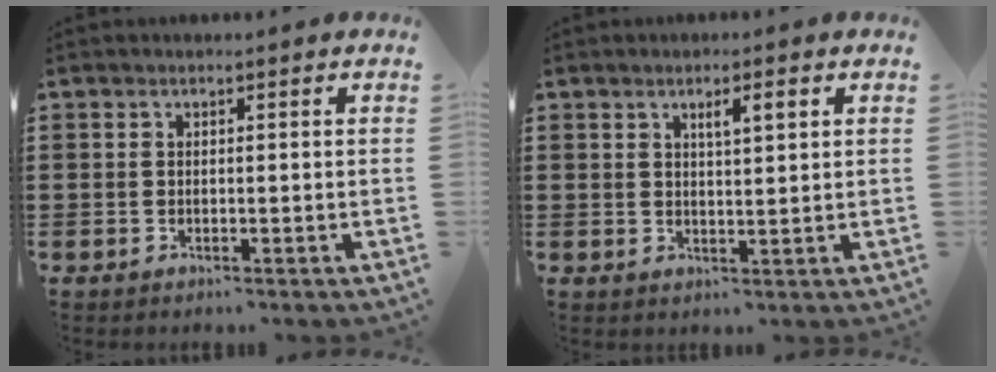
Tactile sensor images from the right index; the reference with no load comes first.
{"total": 2.7, "force": [1.2, 0.5, 2.4], "torque": [-0.039, 0.001, 0.016]}